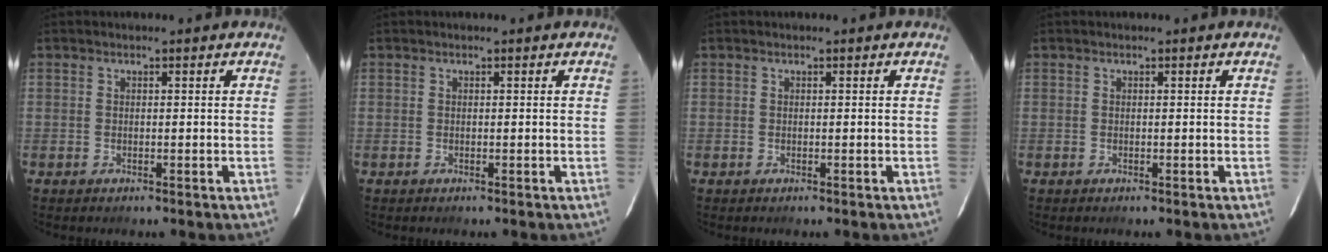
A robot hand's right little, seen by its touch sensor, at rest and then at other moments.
{"total": 0.0}
{"total": 0.0}
{"total": 0.0}